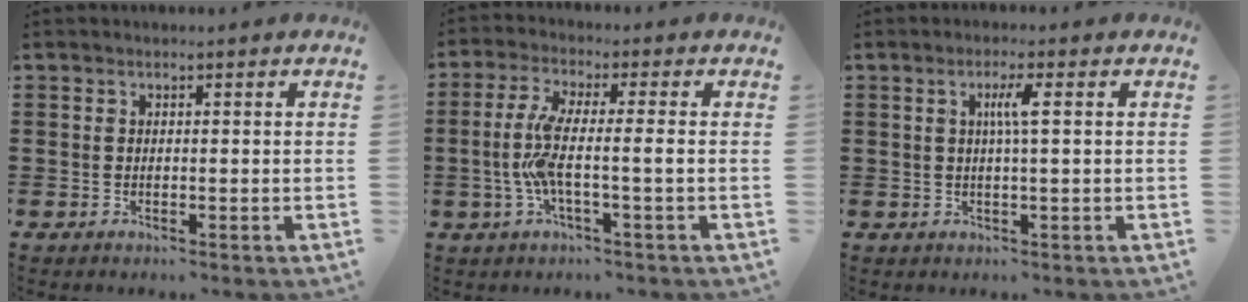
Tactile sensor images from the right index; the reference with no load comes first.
{"total": 6.5, "force": [-1.1, 0.6, 6.4], "torque": [-0.143, -0.013, -0.031]}
{"total": 3.0, "force": [0.5, -0.1, 3.0], "torque": [-0.058, -0.001, 0.004]}